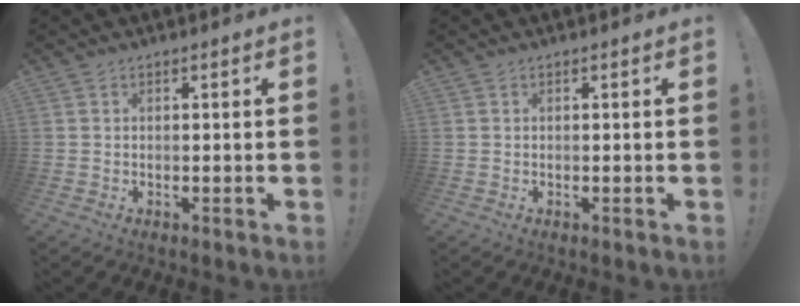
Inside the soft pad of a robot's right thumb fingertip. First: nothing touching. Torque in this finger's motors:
{"motor_torque": [0.00, 0.00, -0.02, 0.07, 0.02]}